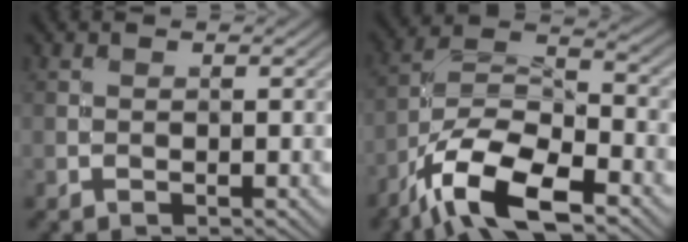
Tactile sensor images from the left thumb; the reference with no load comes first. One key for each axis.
{"total": 12.9, "fx": -8.1, "fy": 5.0, "fz": 8.8, "tx": -0.171, "ty": -0.002, "tz": -0.174}